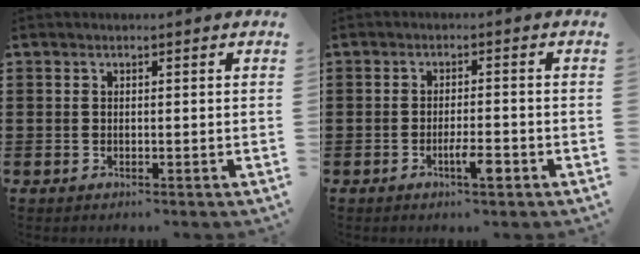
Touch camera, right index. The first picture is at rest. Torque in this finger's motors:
{"motor_torque": [1.50, 0.23, 0.68, 0.17]}